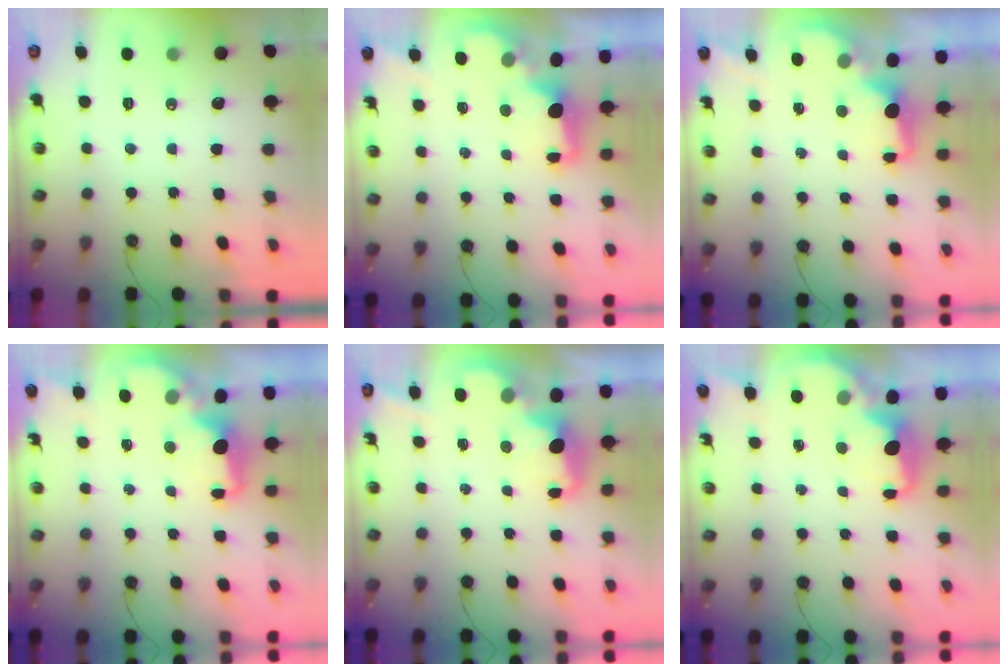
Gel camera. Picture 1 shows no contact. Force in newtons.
{"total": 2.0, "press": 1.9, "slide": 0.8}
{"total": 1.6, "press": 1.4, "slide": 0.8}
{"total": 2.2, "press": 2.1, "slide": 0.8}
{"total": 2.7, "press": 2.6, "slide": 0.5}
{"total": 2.4, "press": 2.3, "slide": 0.8}